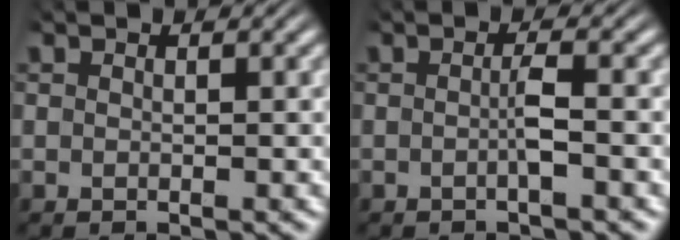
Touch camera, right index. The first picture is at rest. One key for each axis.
{"total": 1.4, "fx": -0.7, "fy": -0.2, "fz": 1.3, "tx": -0.018, "ty": 0.003, "tz": -0.016}